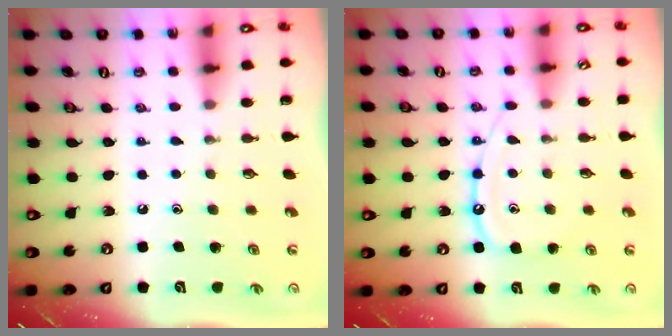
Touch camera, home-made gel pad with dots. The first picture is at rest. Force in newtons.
{"total": 11.4, "press": 11.4, "slide": 0.9}